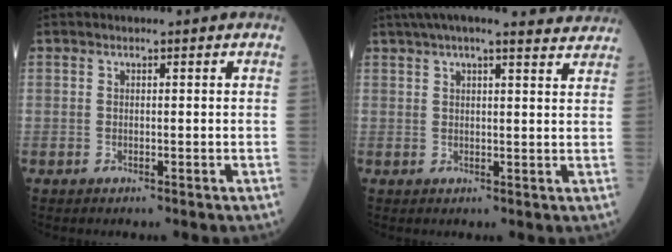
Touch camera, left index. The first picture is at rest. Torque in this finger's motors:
{"motor_torque": [0.92, -0.90, 0.33, 0.03]}